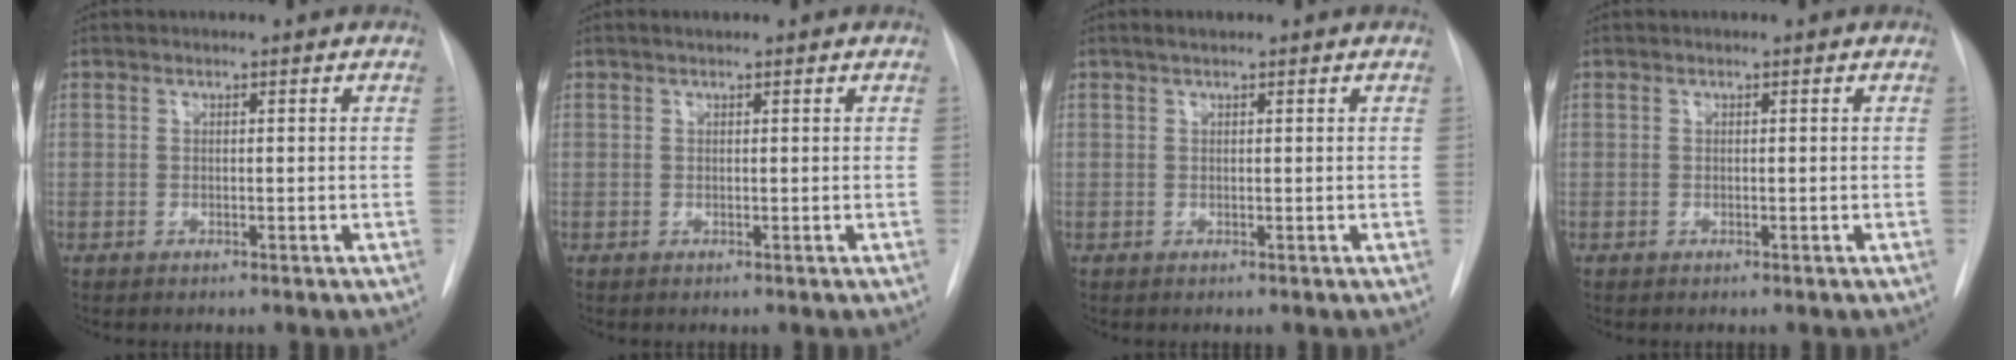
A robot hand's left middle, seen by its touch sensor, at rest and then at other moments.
{"total": 0.7, "force": [0.5, 0.2, 0.4], "torque": [-0.011, 0.005, 0.009]}
{"total": 1.1, "force": [0.8, 0.3, 0.7], "torque": [-0.015, 0.008, 0.014]}
{"total": 0.0}